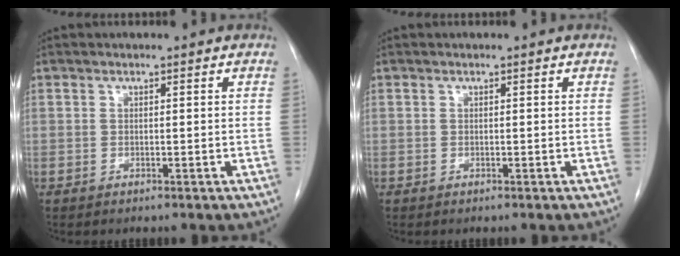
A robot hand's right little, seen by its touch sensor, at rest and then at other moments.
{"total": 0.0}